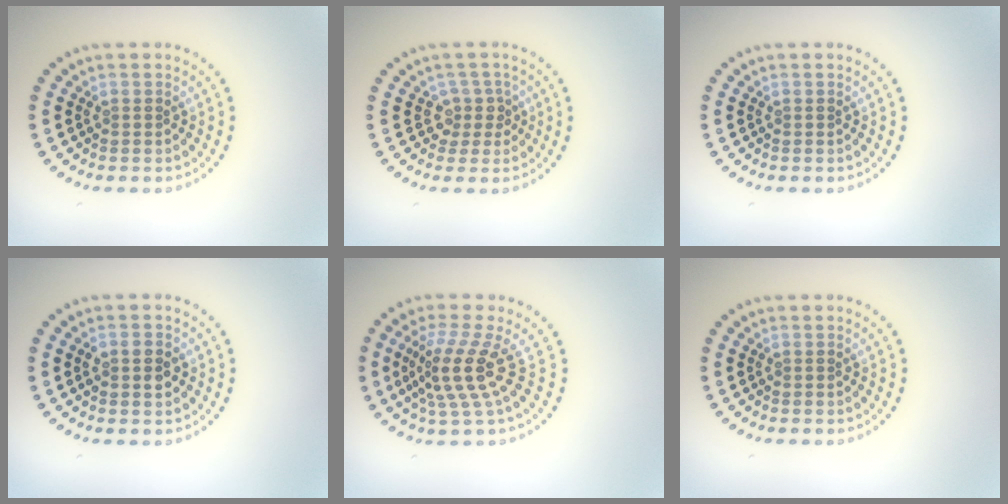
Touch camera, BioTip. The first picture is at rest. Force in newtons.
{"total": 2.0, "press": 1.5, "slide": 1.3}
{"total": 0.0}
{"total": 2.4, "press": 2.4, "slide": 0.1}
{"total": 4.2, "press": 3.0, "slide": 2.9}
{"total": 0.0}